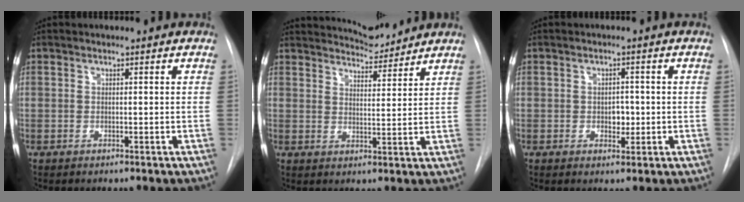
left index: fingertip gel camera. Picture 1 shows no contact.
{"total": 6.7, "force": [6.6, 0.5, 0.8], "torque": [-0.016, -0.008, 0.099]}
{"total": 2.2, "force": [-0.6, 1.5, 1.5], "torque": [-0.017, -0.004, -0.008]}